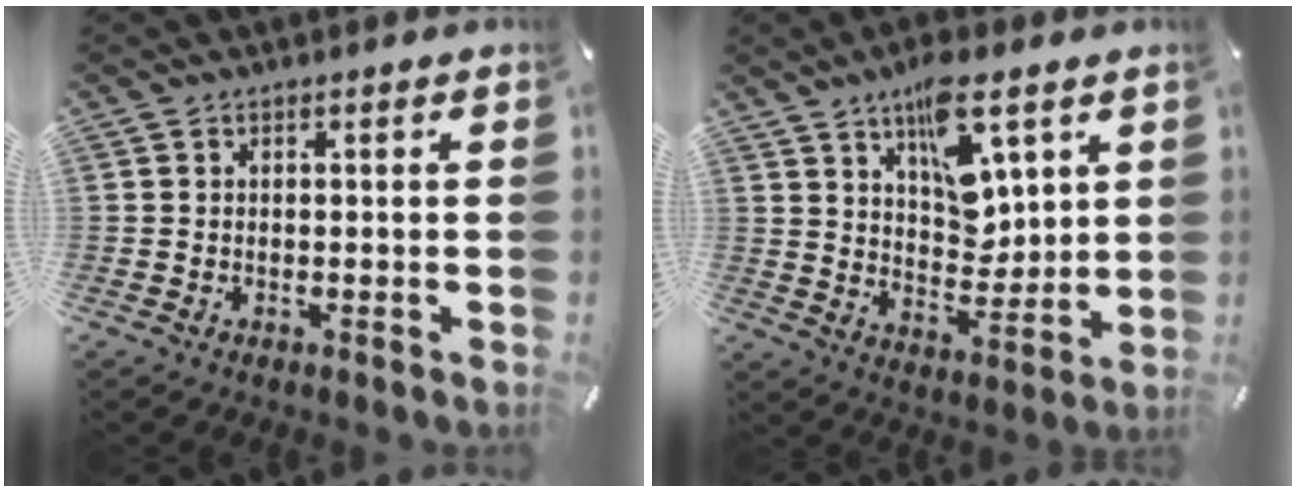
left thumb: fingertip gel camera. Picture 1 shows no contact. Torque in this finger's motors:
{"motor_torque": [1.64, 1.58, 1.39, -0.95, 0.18]}